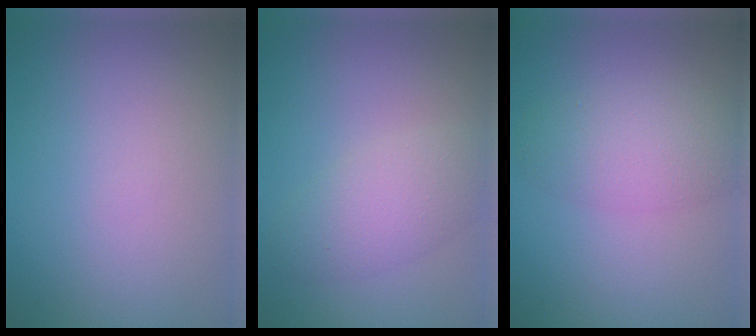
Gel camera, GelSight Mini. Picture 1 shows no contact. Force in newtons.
{"total": 3.7, "press": 3.7, "slide": 0.2}
{"total": 4.0, "press": 4.0, "slide": 0.1}